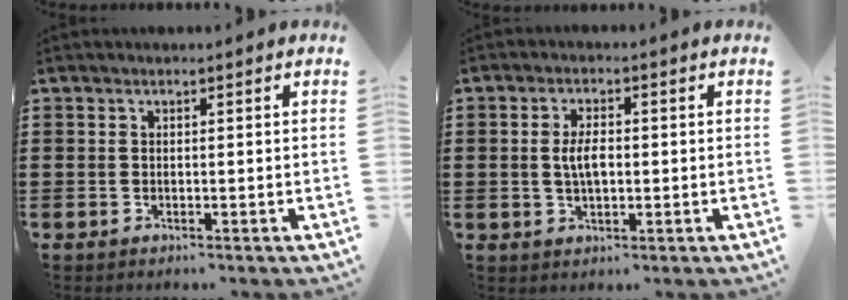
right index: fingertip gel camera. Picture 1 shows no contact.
{"total": 4.1, "force": [0.1, 1.9, 3.7], "torque": [-0.073, 0.006, 0.000]}